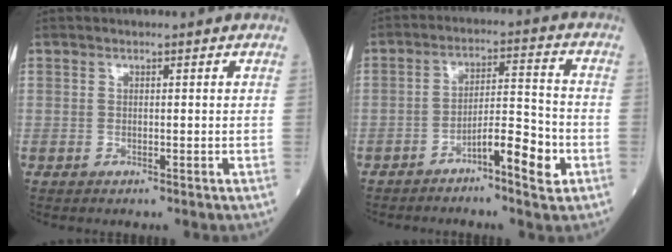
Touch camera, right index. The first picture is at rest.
{"total": 7.4, "force": [-3.9, 1.1, 6.2], "torque": [-0.099, 0.014, -0.062]}